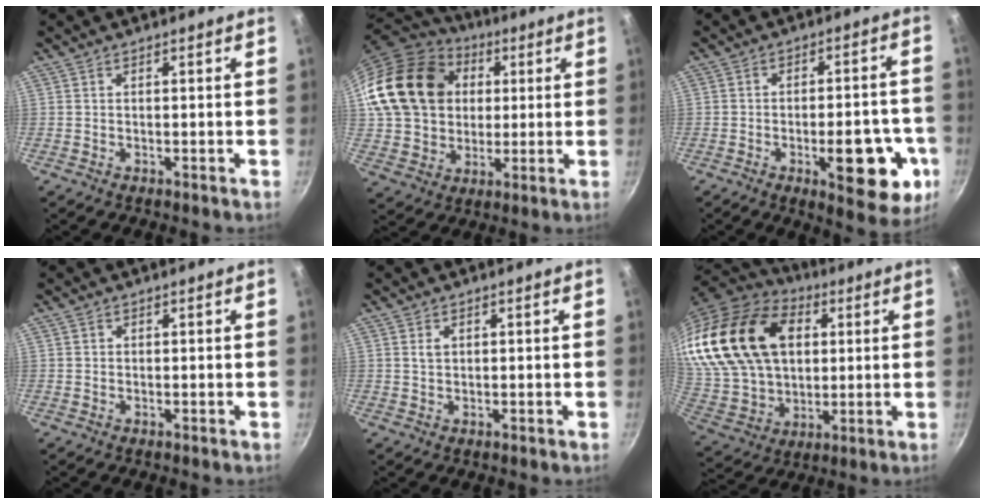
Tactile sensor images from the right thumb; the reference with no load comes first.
{"total": 21.4, "force": [4.7, 17.3, 11.6], "torque": [-0.191, 0.022, 0.091]}
{"total": 14.8, "force": [-5.0, 5.9, 12.7], "torque": [-0.120, 0.017, -0.063]}
{"total": 0.7, "force": [0.3, 0.7, 0.1], "torque": [0.001, 0.003, 0.002]}
{"total": 1.7, "force": [0.6, 1.2, 1.1], "torque": [-0.016, 0.001, 0.011]}
{"total": 30.7, "force": [9.6, 20.8, 20.4], "torque": [-0.397, 0.002, 0.182]}